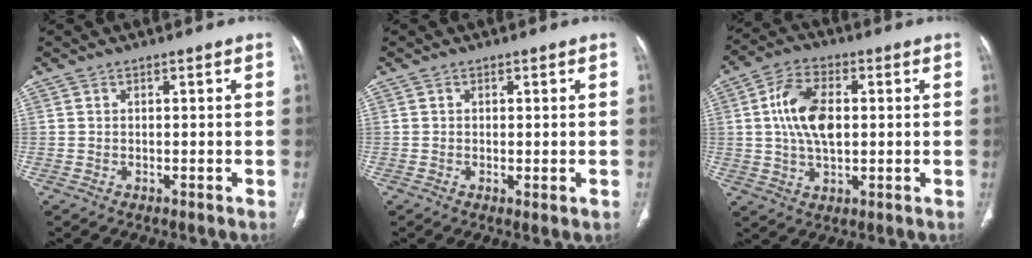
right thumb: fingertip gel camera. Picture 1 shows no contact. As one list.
[{"total": 1.4, "force": [-0.3, 0.4, 1.3], "torque": [-0.028, -0.006, -0.002]}, {"total": 11.1, "force": [1.3, 6.2, 9.2], "torque": [-0.171, 0.006, 0.024]}]